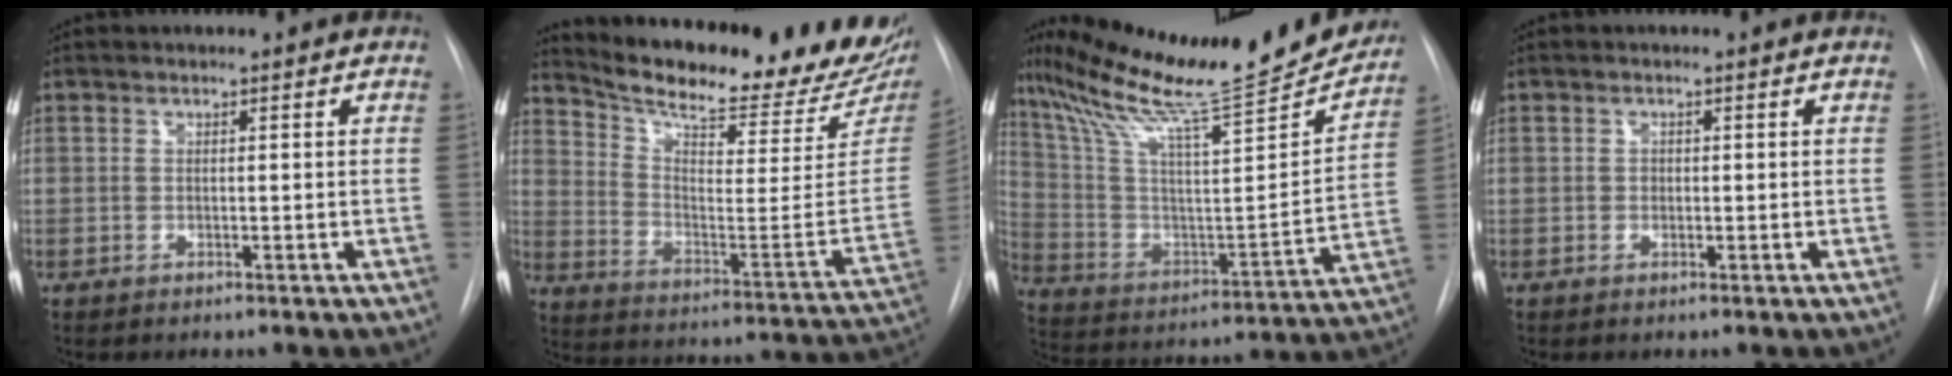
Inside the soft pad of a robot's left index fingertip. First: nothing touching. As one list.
[{"total": 26.7, "force": [23.4, 5.2, 11.9], "torque": [-0.191, -0.072, 0.312]}, {"total": 28.3, "force": [24.6, 2.4, 13.9], "torque": [-0.243, -0.045, 0.366]}, {"total": 0.7, "force": [-0.1, 0.6, 0.3], "torque": [-0.002, 0.002, -0.002]}]